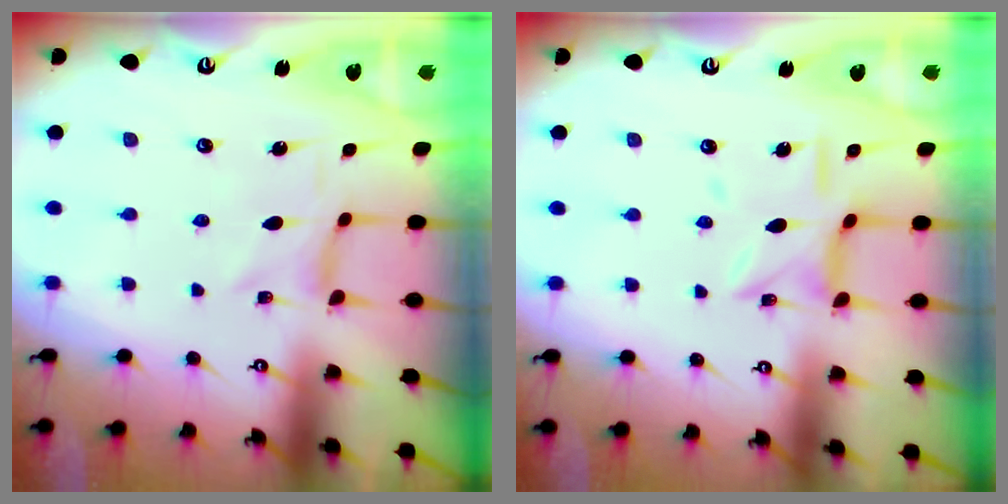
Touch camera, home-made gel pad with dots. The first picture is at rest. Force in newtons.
{"total": 9.2, "press": 9.2, "slide": 0.8}